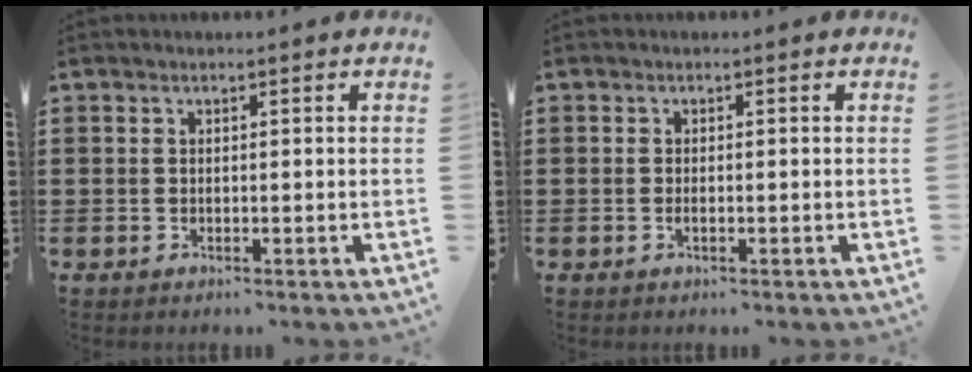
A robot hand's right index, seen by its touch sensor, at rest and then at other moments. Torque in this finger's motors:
{"motor_torque": [0.73, 1.41, 0.01, 0.02]}